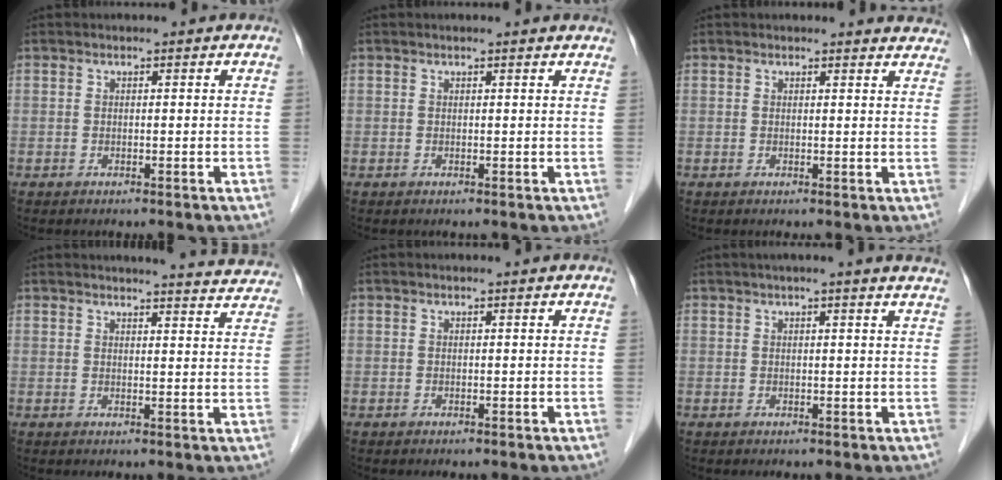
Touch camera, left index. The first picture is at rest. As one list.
[{"total": 2.1, "force": [2.0, 0.1, 0.7], "torque": [-0.015, 0.008, 0.015]}, {"total": 5.4, "force": [5.3, 0.9, 0.4], "torque": [0.011, -0.016, 0.029]}, {"total": 12.7, "force": [12.3, 0.7, 2.8], "torque": [-0.017, -0.039, 0.119]}, {"total": 0.6, "force": [0.6, 0.0, 0.2], "torque": [-0.006, 0.003, 0.007]}, {"total": 7.6, "force": [6.5, -0.4, 3.9], "torque": [-0.047, 0.014, 0.058]}]